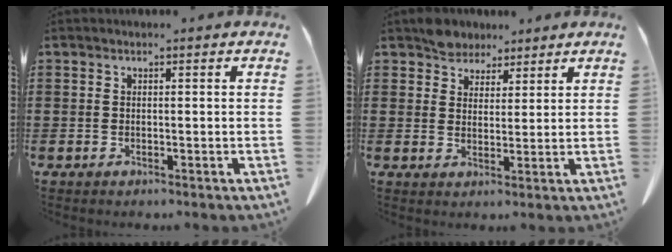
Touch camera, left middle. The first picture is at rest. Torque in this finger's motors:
{"motor_torque": [1.33, 0.81, 0.06, 0.03]}